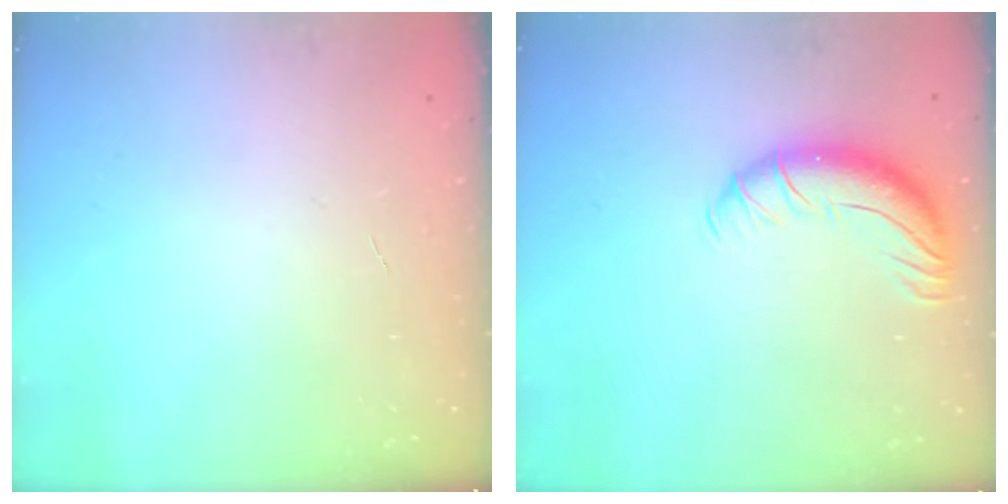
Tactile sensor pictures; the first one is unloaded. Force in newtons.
{"total": 10.5, "press": 10.2, "slide": 2.4}